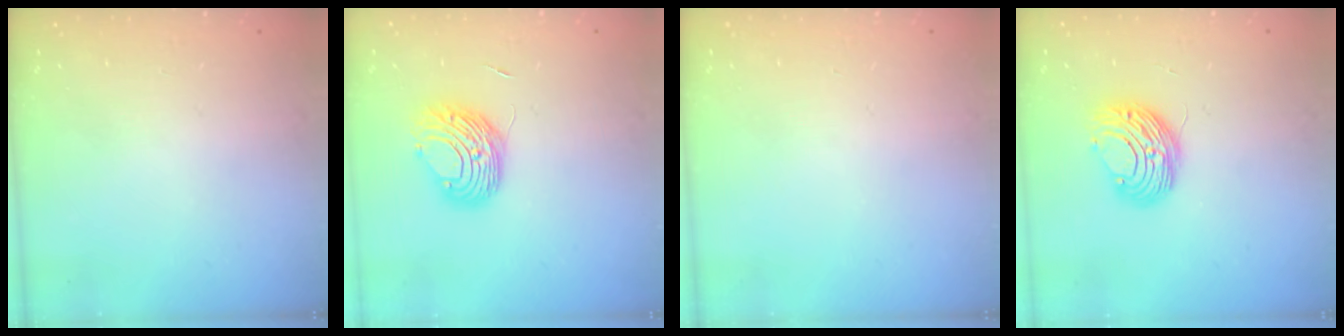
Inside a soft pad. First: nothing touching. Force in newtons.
{"total": 9.2, "press": 9.2, "slide": 0.5}
{"total": 0.0}
{"total": 10.0, "press": 10.0, "slide": 0.7}